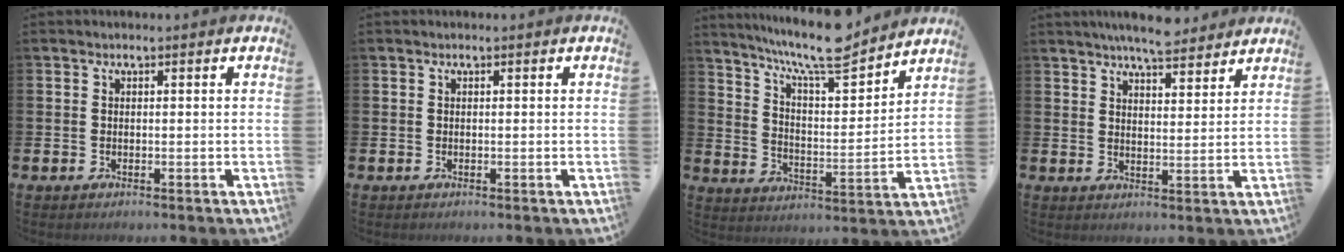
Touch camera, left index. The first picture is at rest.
{"total": 0.0}
{"total": 10.2, "force": [9.2, 1.5, 4.2], "torque": [-0.100, -0.058, 0.162]}
{"total": 6.0, "force": [5.8, 0.6, 1.4], "torque": [-0.032, -0.024, 0.104]}